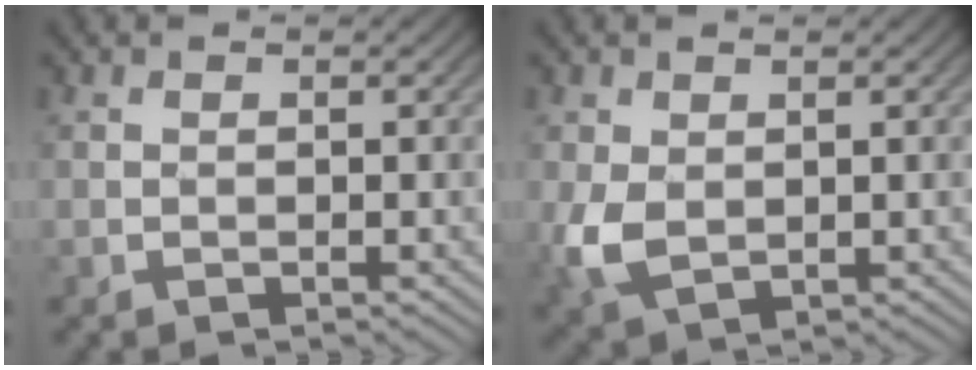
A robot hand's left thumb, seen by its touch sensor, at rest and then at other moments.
{"total": 5.1, "force": [-0.2, 3.7, 3.4], "torque": [-0.110, -0.003, -0.003]}